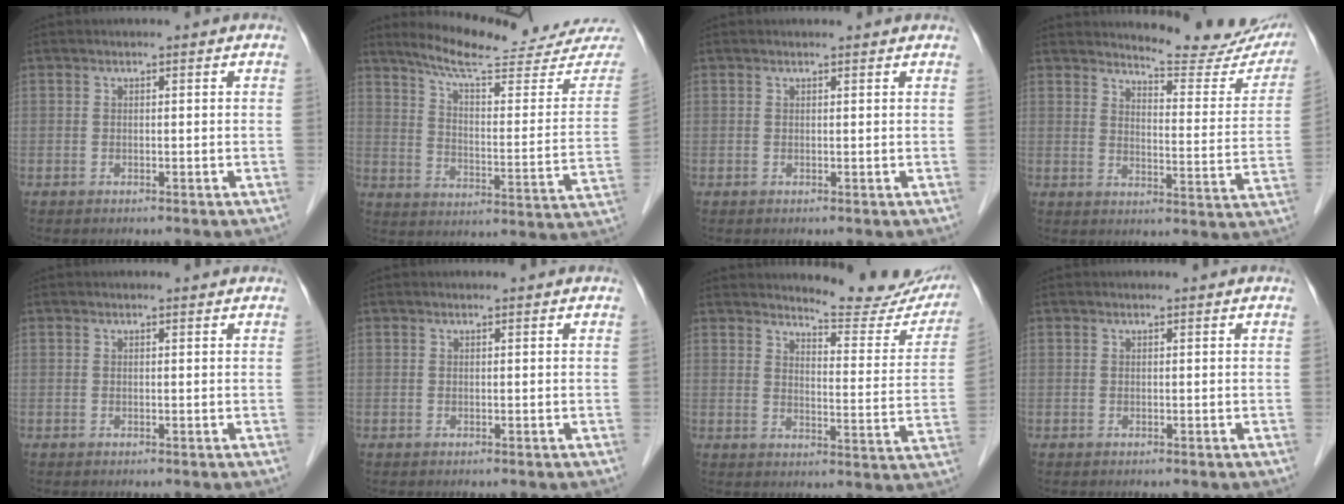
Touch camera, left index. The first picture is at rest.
{"total": 21.3, "force": [19.8, 1.5, 7.9], "torque": [-0.113, -0.072, 0.257]}
{"total": 1.9, "force": [1.9, 0.2, 0.3], "torque": [-0.013, 0.010, 0.019]}
{"total": 15.8, "force": [14.9, 2.3, 4.5], "torque": [-0.044, -0.074, 0.165]}
{"total": 1.5, "force": [1.5, 0.2, 0.1], "torque": [-0.011, 0.002, 0.015]}
{"total": 1.3, "force": [1.3, 0.1, 0.2], "torque": [-0.012, 0.008, 0.015]}
{"total": 15.2, "force": [14.5, 2.3, 3.9], "torque": [-0.036, -0.071, 0.158]}
{"total": 1.2, "force": [1.2, 0.1, 0.2], "torque": [-0.011, 0.008, 0.014]}